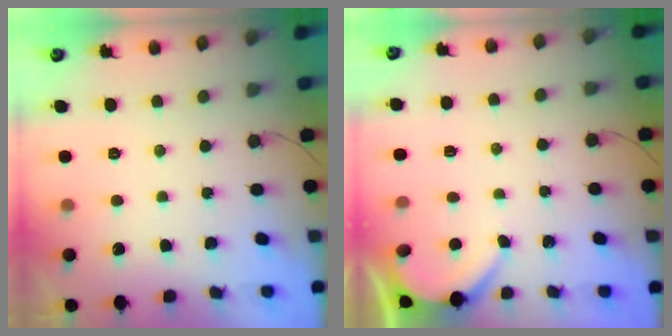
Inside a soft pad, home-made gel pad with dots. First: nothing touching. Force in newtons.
{"total": 2.5, "press": 2.5, "slide": 0.3}